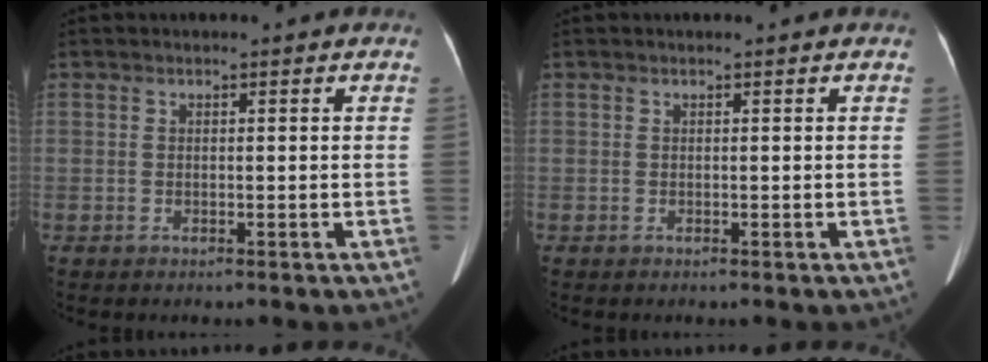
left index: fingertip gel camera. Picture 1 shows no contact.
{"total": 0.0}